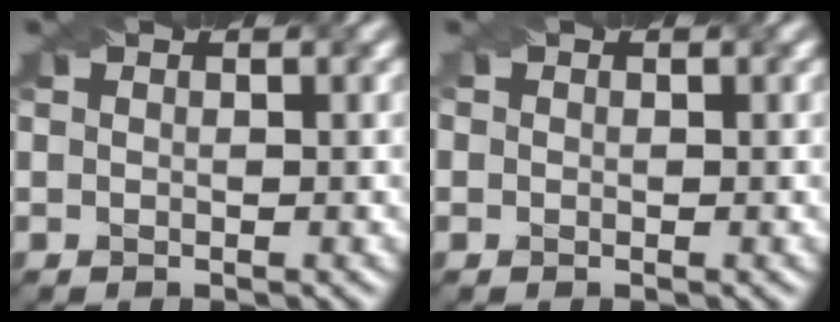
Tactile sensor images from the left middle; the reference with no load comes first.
{"total": 0.7, "force": [0.3, 0.6, 0.3], "torque": [-0.003, 0.009, -0.007]}